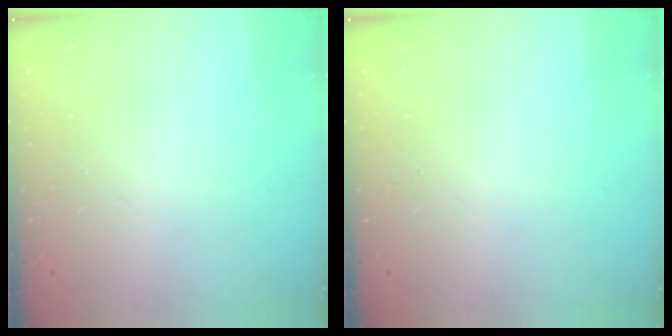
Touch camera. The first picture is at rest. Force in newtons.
{"total": 0.0}